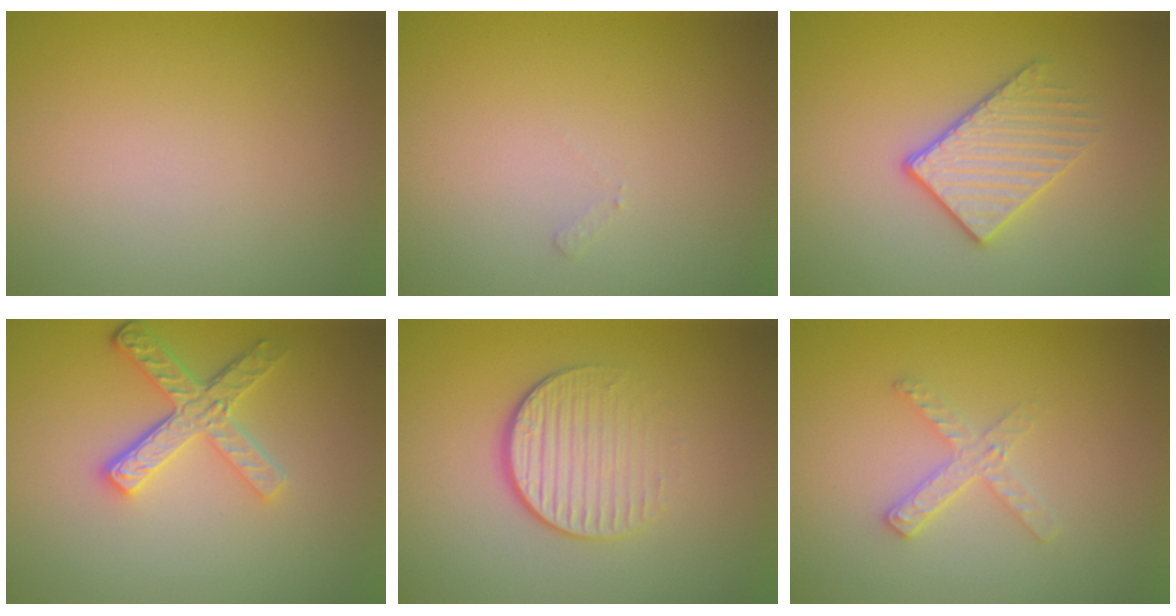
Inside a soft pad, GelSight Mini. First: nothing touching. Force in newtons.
{"total": 0.5, "press": 0.5, "slide": 0.2}
{"total": 3.0, "press": 2.7, "slide": 1.4}
{"total": 4.2, "press": 3.3, "slide": 2.7}
{"total": 4.0, "press": 2.7, "slide": 3.0}
{"total": 2.0, "press": 2.0, "slide": 0.2}